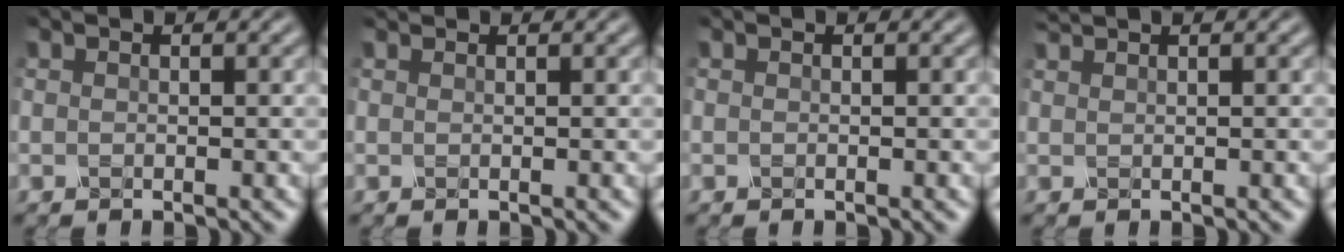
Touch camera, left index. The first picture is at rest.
{"total": 1.3, "force": [1.2, 0.2, 0.4], "torque": [-0.007, -0.002, 0.009]}
{"total": 0.0}
{"total": 1.0, "force": [1.0, 0.1, 0.3], "torque": [0.001, 0.003, 0.016]}